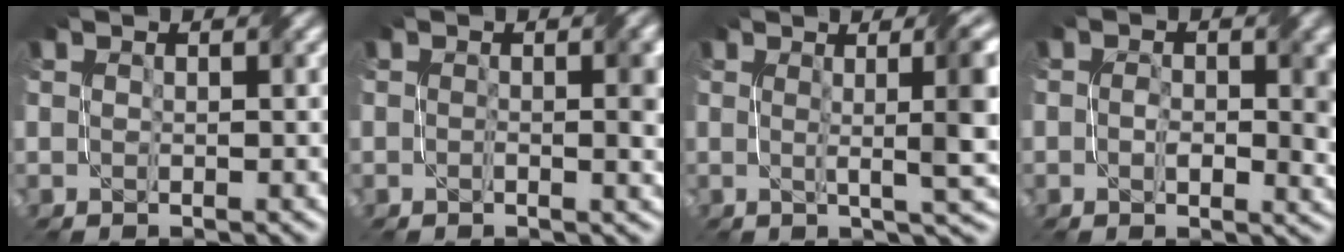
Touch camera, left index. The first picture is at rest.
{"total": 2.4, "force": [0.0, 0.7, 2.3], "torque": [-0.031, -0.001, -0.002]}
{"total": 8.2, "force": [1.2, 2.2, 7.8], "torque": [-0.073, 0.008, 0.018]}
{"total": 4.8, "force": [-0.1, 2.6, 4.0], "torque": [-0.053, -0.004, -0.004]}